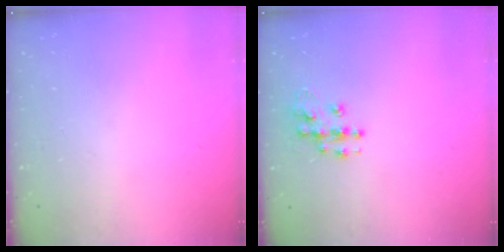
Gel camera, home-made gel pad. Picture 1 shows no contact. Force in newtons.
{"total": 9.4, "press": 9.4, "slide": 0.5}